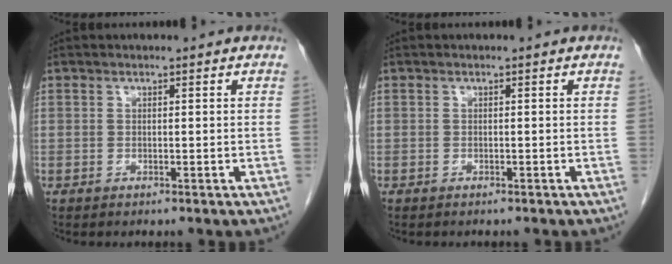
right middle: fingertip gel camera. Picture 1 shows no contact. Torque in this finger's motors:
{"motor_torque": [0.16, -0.03, 0.02, 0.01]}